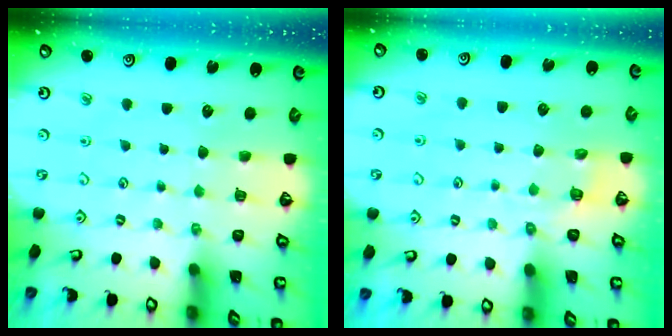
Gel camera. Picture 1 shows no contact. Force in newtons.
{"total": 2.1, "press": 1.0, "slide": 1.9}